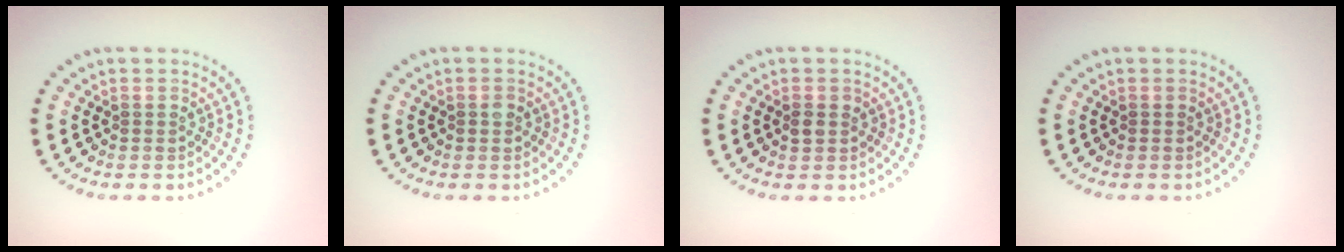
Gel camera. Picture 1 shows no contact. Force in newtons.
{"total": 0.9, "press": 0.8, "slide": 0.1}
{"total": 1.0, "press": 1.0, "slide": 0.3}
{"total": 0.0}